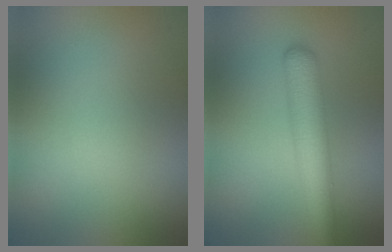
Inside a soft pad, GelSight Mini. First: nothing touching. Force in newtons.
{"total": 5.5, "press": 5.5, "slide": 0.2}